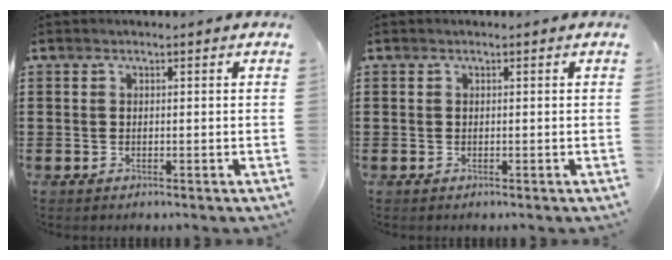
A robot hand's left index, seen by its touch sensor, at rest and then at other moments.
{"total": 0.0}